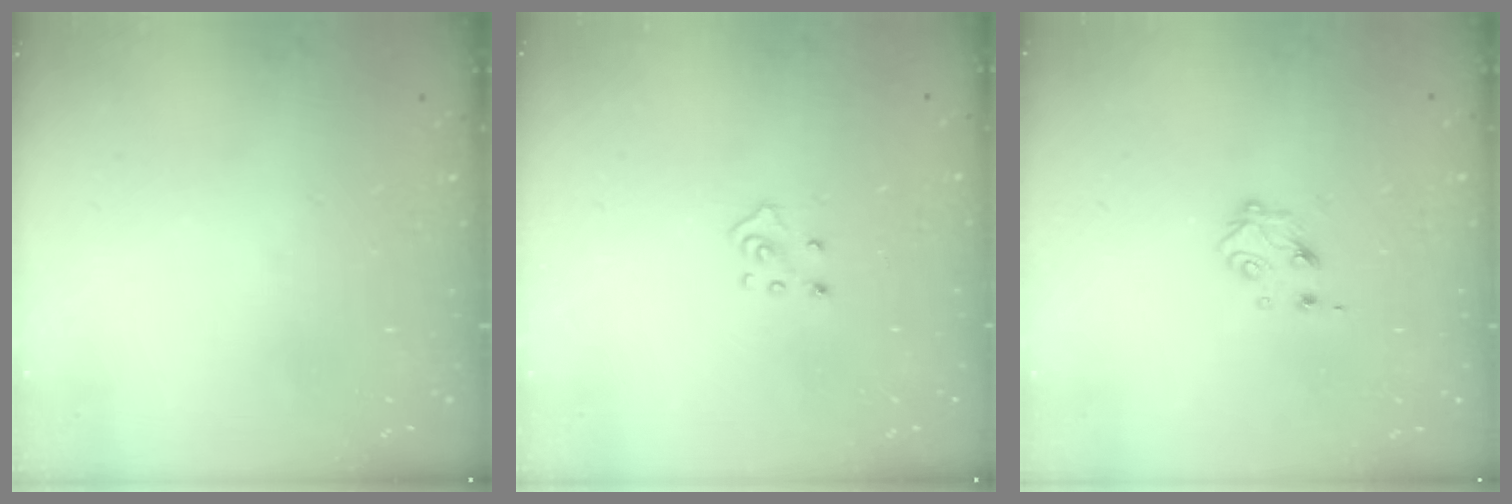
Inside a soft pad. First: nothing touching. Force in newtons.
{"total": 2.7, "press": 2.7, "slide": 0.2}
{"total": 4.6, "press": 4.5, "slide": 0.6}